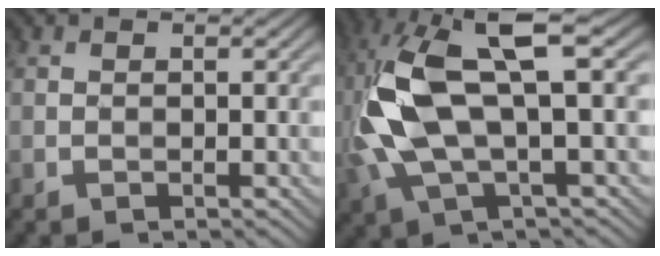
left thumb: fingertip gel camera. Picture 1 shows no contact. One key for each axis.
{"total": 13.1, "fx": 1.2, "fy": 4.9, "fz": 12.1, "tx": -0.287, "ty": 0.001, "tz": 0.024}